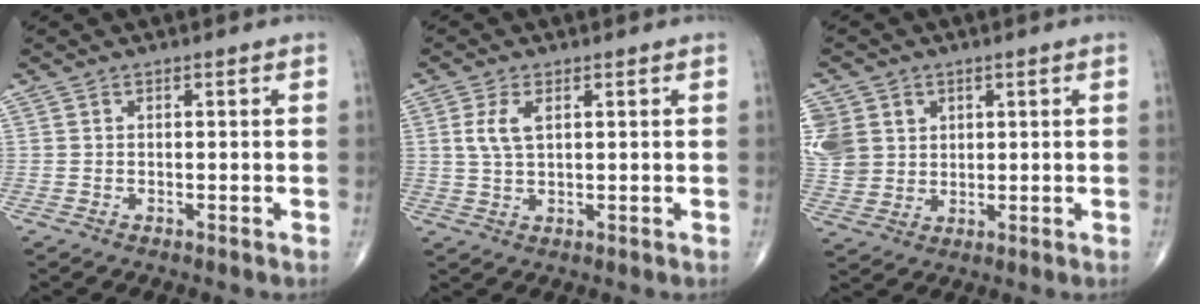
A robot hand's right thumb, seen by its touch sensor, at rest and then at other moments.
{"total": 4.3, "force": [1.3, 2.0, 3.5], "torque": [-0.077, 0.000, 0.028]}
{"total": 11.3, "force": [3.1, 9.8, 4.6], "torque": [-0.095, 0.008, 0.076]}